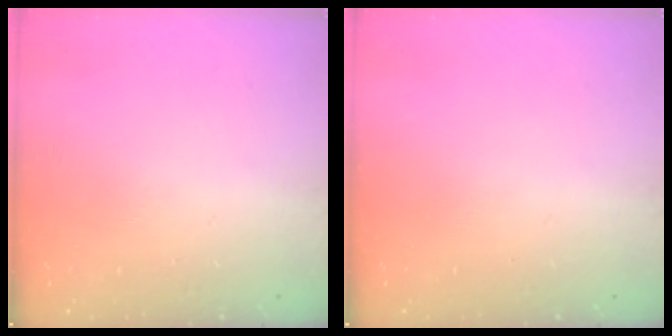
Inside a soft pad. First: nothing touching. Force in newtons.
{"total": 0.0}